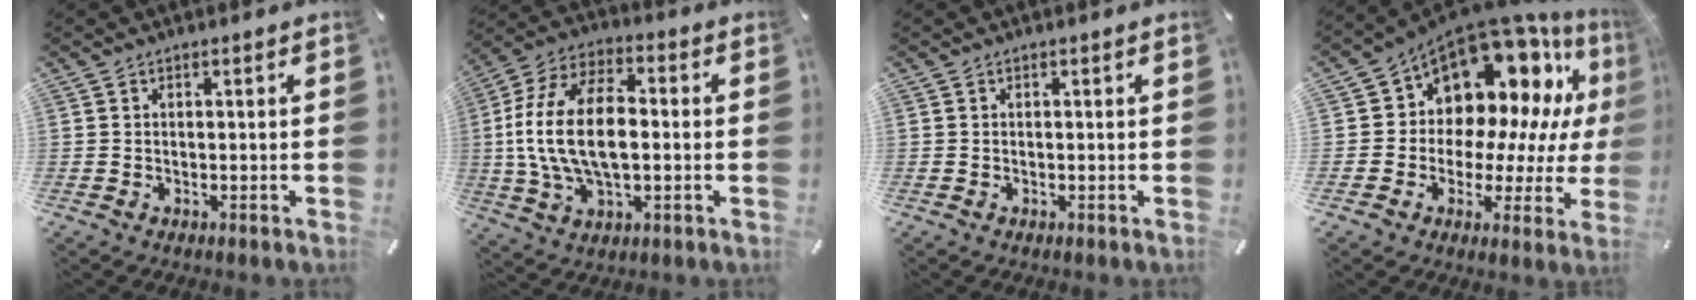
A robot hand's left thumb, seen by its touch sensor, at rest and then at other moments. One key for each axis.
{"total": 17.2, "fx": -0.4, "fy": 10.1, "fz": 13.9, "tx": -0.305, "ty": 0.003, "tz": -0.008}
{"total": 0.0}
{"total": 14.5, "fx": 10.1, "fy": 9.0, "fz": 5.5, "tx": -0.083, "ty": -0.110, "tz": 0.182}